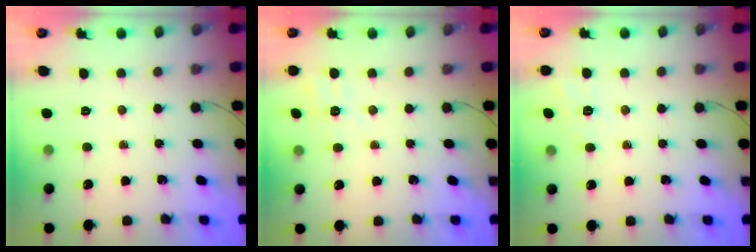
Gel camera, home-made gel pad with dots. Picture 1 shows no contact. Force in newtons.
{"total": 2.2, "press": 0.2, "slide": 2.2}
{"total": 2.3, "press": 0.9, "slide": 2.1}